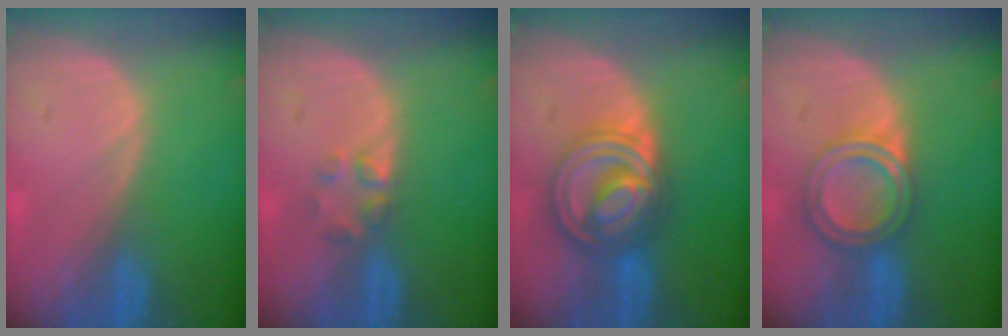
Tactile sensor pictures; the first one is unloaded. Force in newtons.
{"total": 2.2, "press": 2.2, "slide": 0.2}
{"total": 8.7, "press": 8.7, "slide": 0.6}
{"total": 5.9, "press": 5.4, "slide": 2.5}